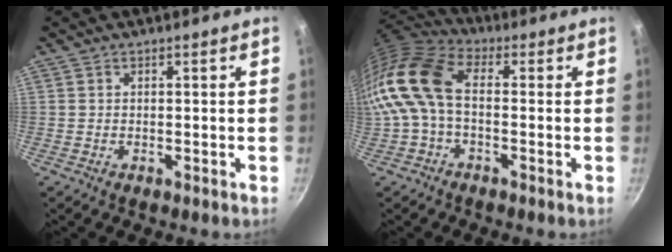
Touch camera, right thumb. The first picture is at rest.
{"total": 14.4, "force": [-0.6, 8.6, 11.5], "torque": [-0.234, 0.027, -0.030]}